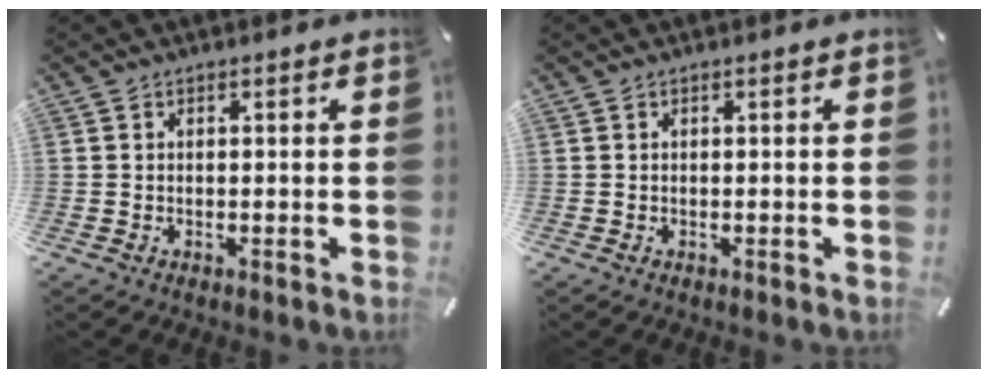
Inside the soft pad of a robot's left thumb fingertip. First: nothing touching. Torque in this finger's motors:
{"motor_torque": [0.01, 0.00, -0.07, 0.03, 0.00]}